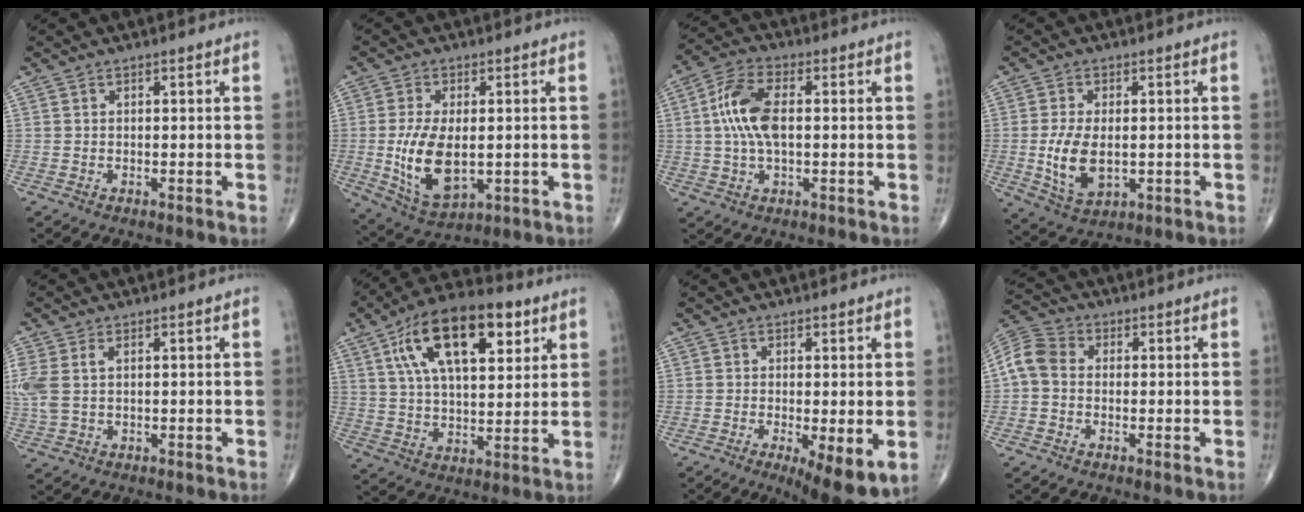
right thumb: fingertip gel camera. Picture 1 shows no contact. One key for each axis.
{"total": 12.1, "fx": -1.0, "fy": 6.4, "fz": 10.2, "tx": -0.192, "ty": -0.016, "tz": -0.004}
{"total": 9.9, "fx": 0.8, "fy": 4.7, "fz": 8.6, "tx": -0.184, "ty": 0.016, "tz": 0.012}
{"total": 9.1, "fx": -0.8, "fy": 5.1, "fz": 7.5, "tx": -0.141, "ty": -0.011, "tz": -0.006}
{"total": 6.5, "fx": 1.1, "fy": 3.8, "fz": 5.1, "tx": -0.156, "ty": 0.017, "tz": 0.029}
{"total": 19.9, "fx": 8.3, "fy": 9.2, "fz": 15.6, "tx": -0.244, "ty": -0.010, "tz": 0.139}
{"total": 9.4, "fx": -2.7, "fy": 2.9, "fz": 8.5, "tx": -0.129, "ty": -0.023, "tz": -0.039}
{"total": 6.7, "fx": -0.3, "fy": 5.3, "fz": 4.2, "tx": -0.078, "ty": 0.019, "tz": -0.021}